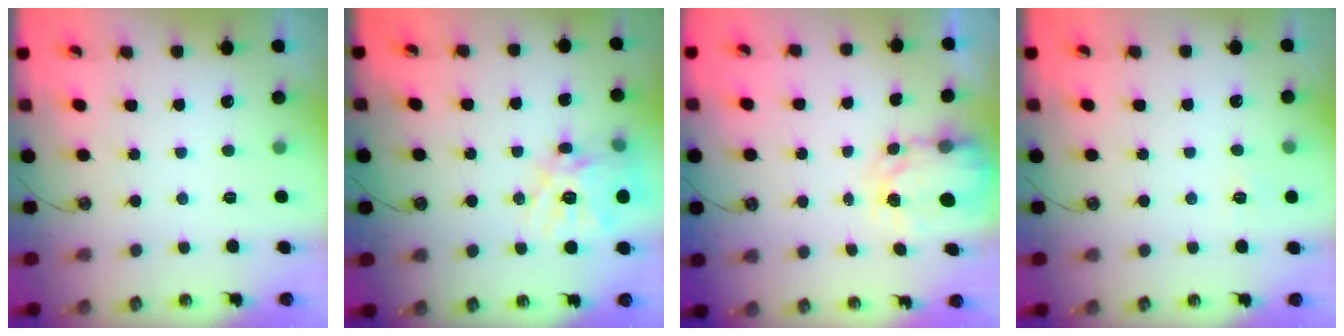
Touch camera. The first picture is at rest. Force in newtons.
{"total": 15.9, "press": 15.9, "slide": 1.4}
{"total": 3.8, "press": 3.8, "slide": 0.0}
{"total": 3.8, "press": 3.7, "slide": 0.7}